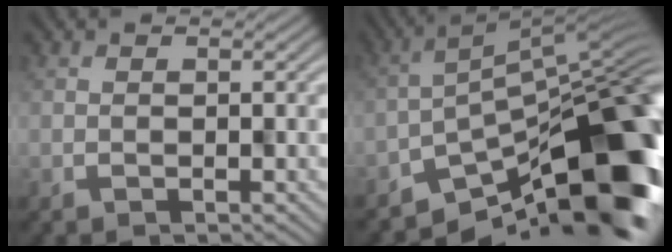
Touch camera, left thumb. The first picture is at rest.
{"total": 14.4, "force": [-8.4, 5.0, 10.6], "torque": [-0.145, -0.003, -0.148]}